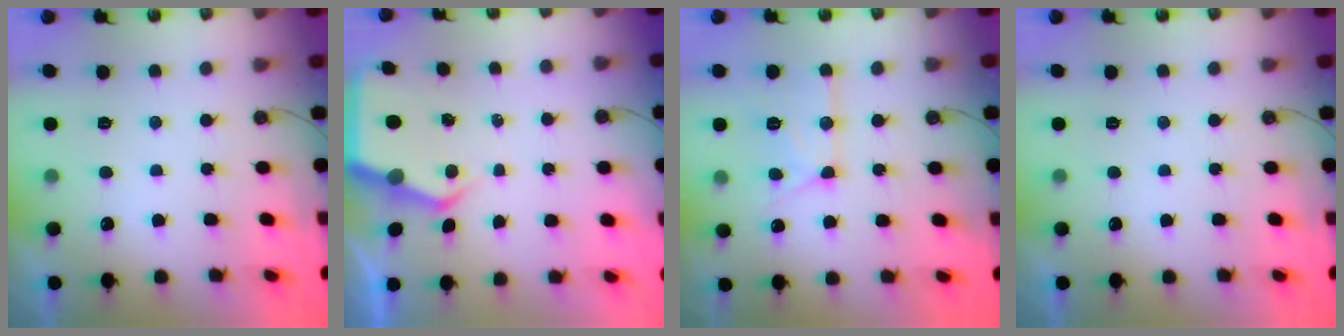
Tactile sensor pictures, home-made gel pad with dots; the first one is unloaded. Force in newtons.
{"total": 5.8, "press": 5.7, "slide": 0.6}
{"total": 13.3, "press": 13.3, "slide": 1.1}
{"total": 0.0}